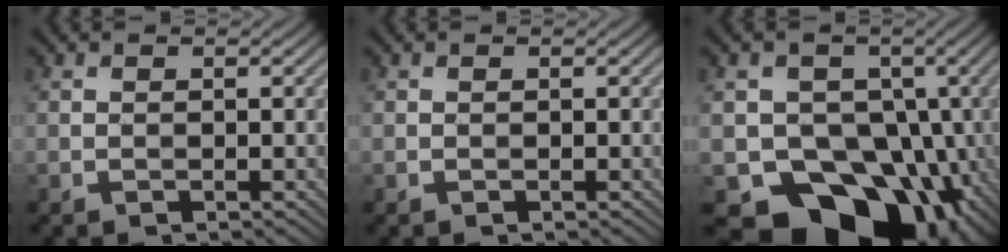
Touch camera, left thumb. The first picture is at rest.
{"total": 0.0}
{"total": 16.9, "force": [-6.8, 13.2, 8.1], "torque": [-0.108, -0.023, -0.128]}